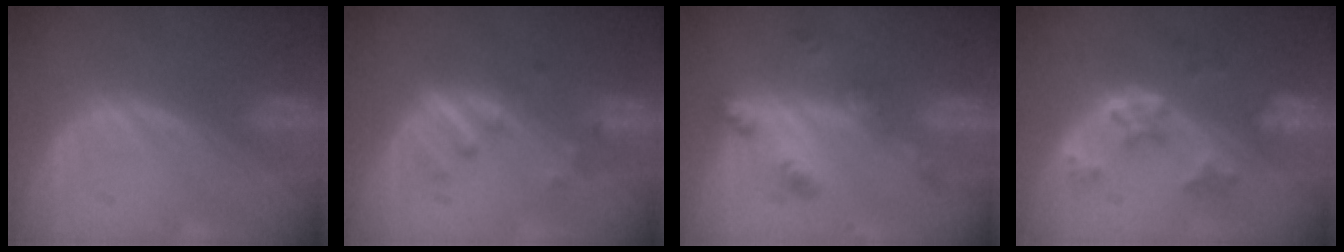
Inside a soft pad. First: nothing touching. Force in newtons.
{"total": 3.6, "press": 3.6, "slide": 0.5}
{"total": 6.2, "press": 5.5, "slide": 2.9}
{"total": 6.0, "press": 5.4, "slide": 2.6}